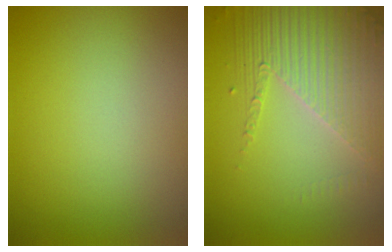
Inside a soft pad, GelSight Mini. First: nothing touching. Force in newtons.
{"total": 4.0, "press": 3.8, "slide": 1.2}